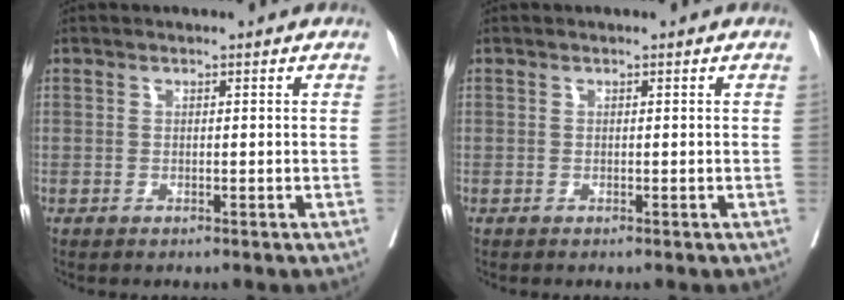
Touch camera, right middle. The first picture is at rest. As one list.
[{"total": 0.0}]